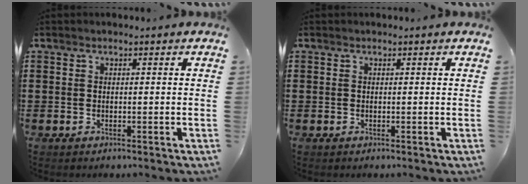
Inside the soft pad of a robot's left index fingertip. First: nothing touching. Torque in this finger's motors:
{"motor_torque": [0.08, 0.00, -0.01, -0.01]}